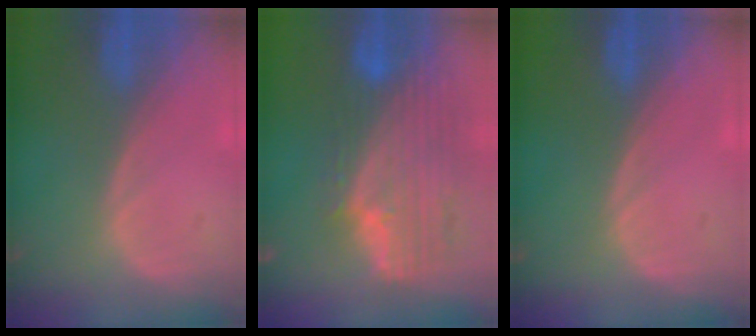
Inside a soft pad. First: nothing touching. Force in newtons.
{"total": 11.7, "press": 10.0, "slide": 6.2}
{"total": 0.0}